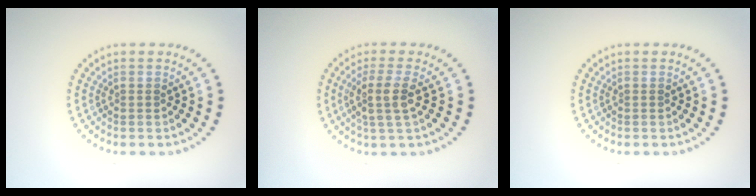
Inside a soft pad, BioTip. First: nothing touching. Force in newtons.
{"total": 2.9, "press": 2.4, "slide": 1.7}
{"total": 0.0}